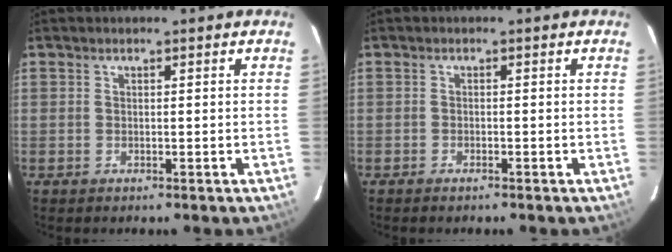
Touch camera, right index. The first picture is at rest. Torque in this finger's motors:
{"motor_torque": [-0.14, -0.11, 0.12, 0.01]}